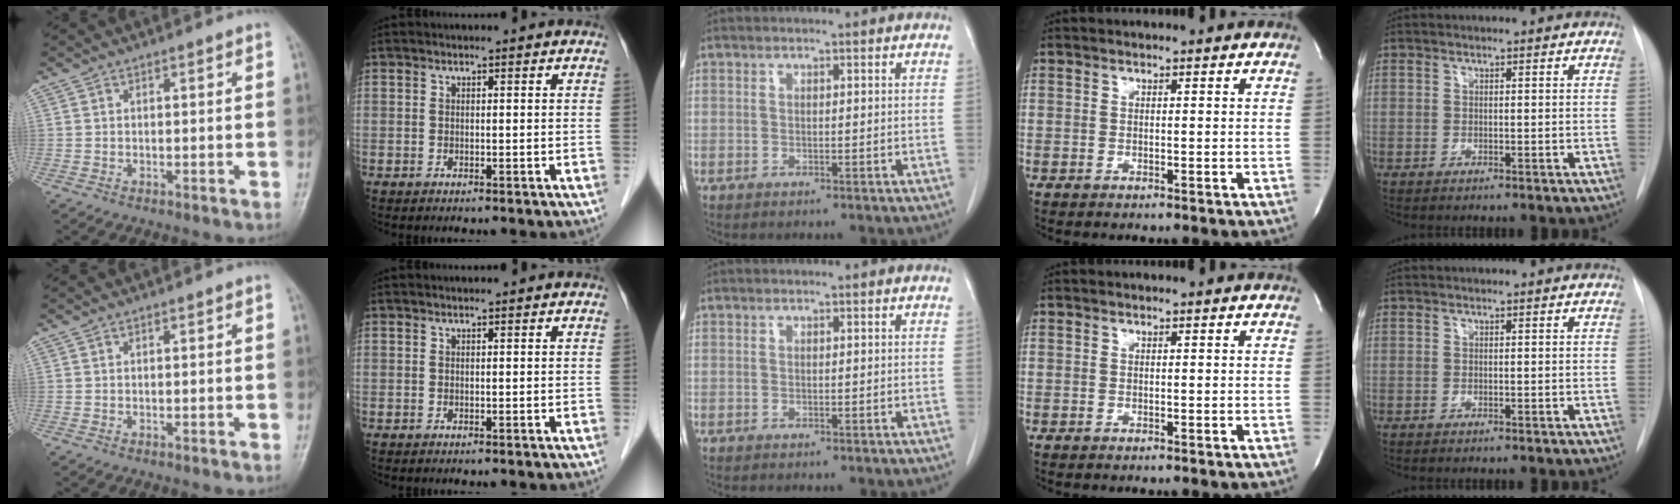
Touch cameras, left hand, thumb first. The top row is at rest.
{}